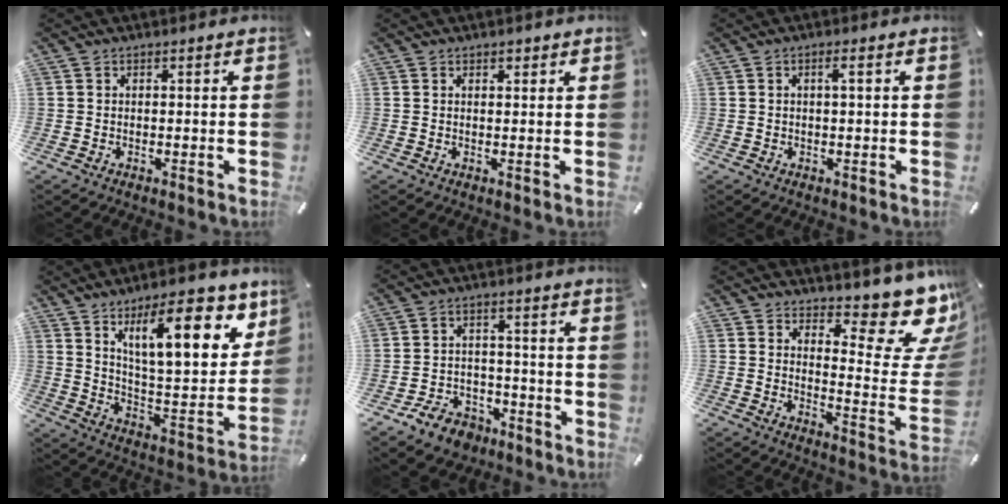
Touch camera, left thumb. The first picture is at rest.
{"total": 1.0, "force": [0.7, 0.6, 0.3], "torque": [-0.007, 0.001, 0.012]}
{"total": 1.9, "force": [0.4, 0.4, 1.8], "torque": [-0.036, 0.002, 0.006]}
{"total": 21.0, "force": [12.0, 7.6, 15.5], "torque": [-0.223, -0.066, 0.188]}
{"total": 7.9, "force": [-5.7, 5.1, 2.3], "torque": [-0.035, 0.046, -0.101]}
{"total": 15.2, "force": [10.0, 6.2, 9.7], "torque": [-0.102, -0.102, 0.166]}